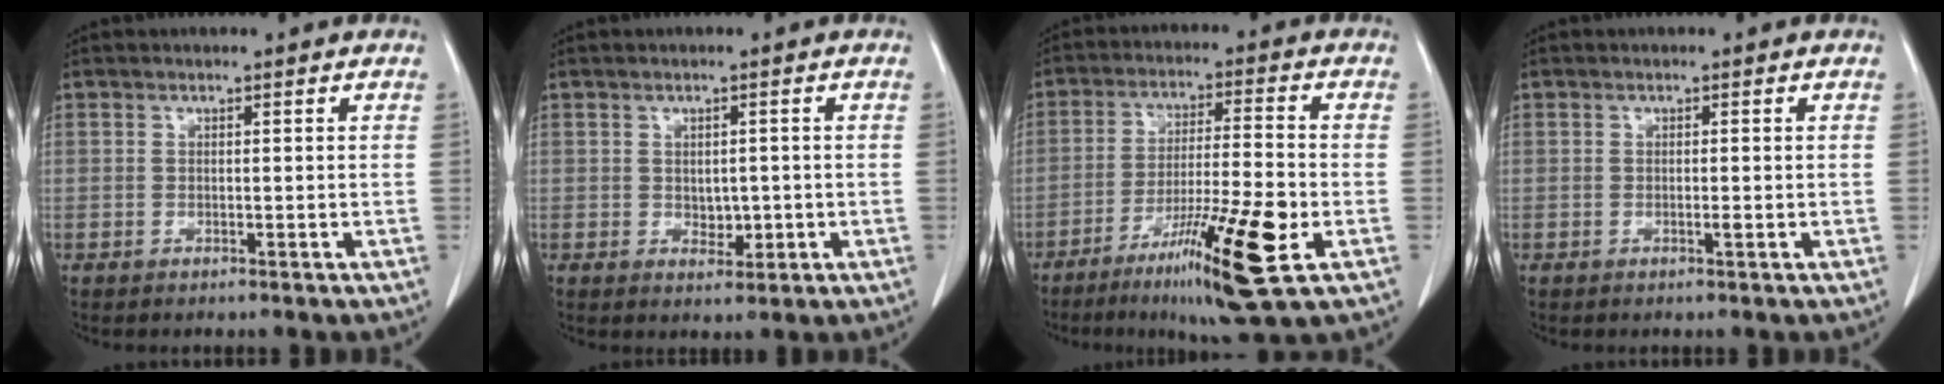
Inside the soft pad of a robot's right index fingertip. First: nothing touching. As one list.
[{"total": 2.7, "force": [-0.3, 1.8, 2.1], "torque": [-0.026, -0.001, 0.003]}, {"total": 14.8, "force": [-6.5, 0.3, 13.3], "torque": [-0.233, -0.029, -0.105]}, {"total": 0.9, "force": [-0.2, 0.1, 0.8], "torque": [-0.015, -0.001, -0.002]}]